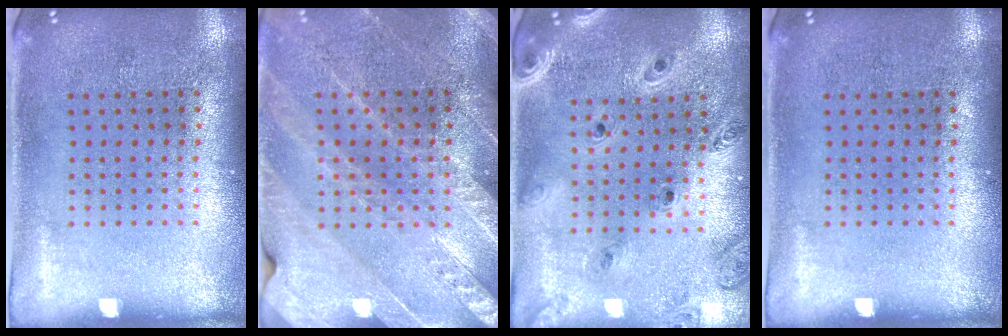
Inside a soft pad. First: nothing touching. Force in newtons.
{"total": 2.9, "press": 2.7, "slide": 0.9}
{"total": 1.4, "press": 1.4, "slide": 0.1}
{"total": 0.0}